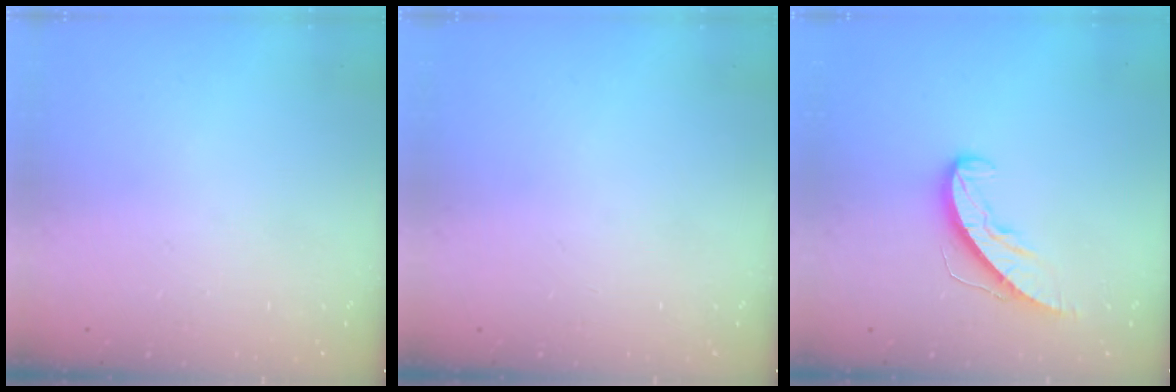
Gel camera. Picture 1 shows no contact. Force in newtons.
{"total": 0.0}
{"total": 8.5, "press": 8.4, "slide": 0.8}